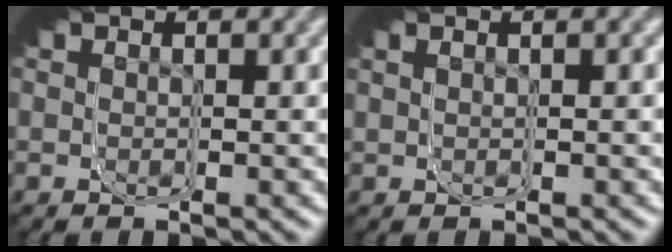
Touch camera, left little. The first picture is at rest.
{"total": 0.0}